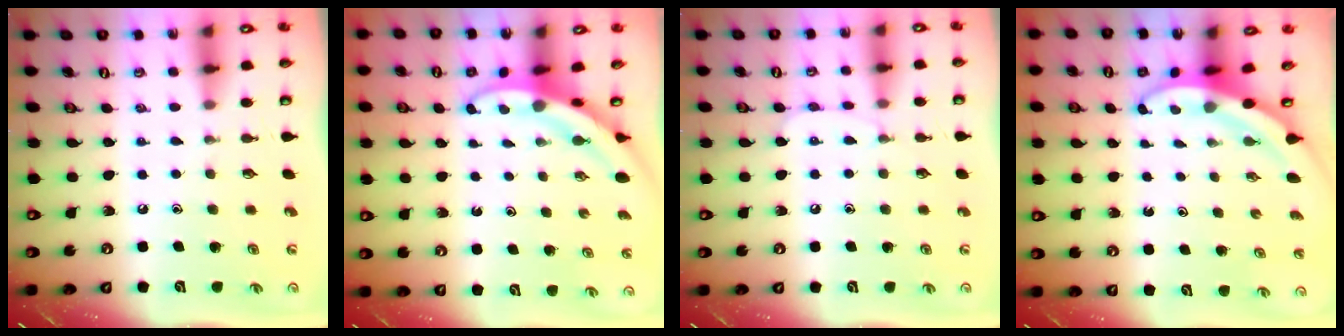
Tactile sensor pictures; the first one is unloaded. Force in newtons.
{"total": 3.2, "press": 3.2, "slide": 0.3}
{"total": 6.0, "press": 6.0, "slide": 0.5}
{"total": 3.6, "press": 3.6, "slide": 0.1}